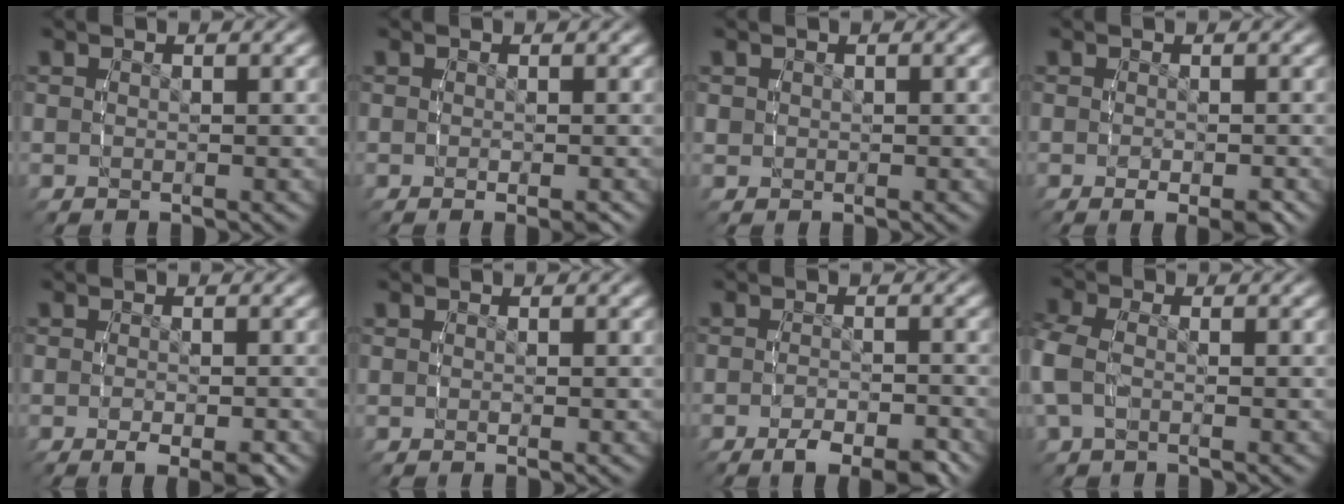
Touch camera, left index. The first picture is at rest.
{"total": 1.0, "force": [-0.5, 0.2, 0.8], "torque": [-0.015, -0.004, -0.006]}
{"total": 0.9, "force": [0.3, 0.9, 0.2], "torque": [-0.007, 0.000, 0.010]}
{"total": 2.0, "force": [-1.1, 0.7, 1.5], "torque": [-0.029, -0.009, -0.013]}
{"total": 2.5, "force": [-1.3, 0.9, 2.0], "torque": [-0.038, -0.012, -0.017]}
{"total": 0.0}
{"total": 3.8, "force": [-2.7, 1.2, 2.5], "torque": [-0.047, -0.010, -0.045]}
{"total": 3.3, "force": [-0.6, 2.5, 2.1], "torque": [-0.082, -0.011, -0.009]}